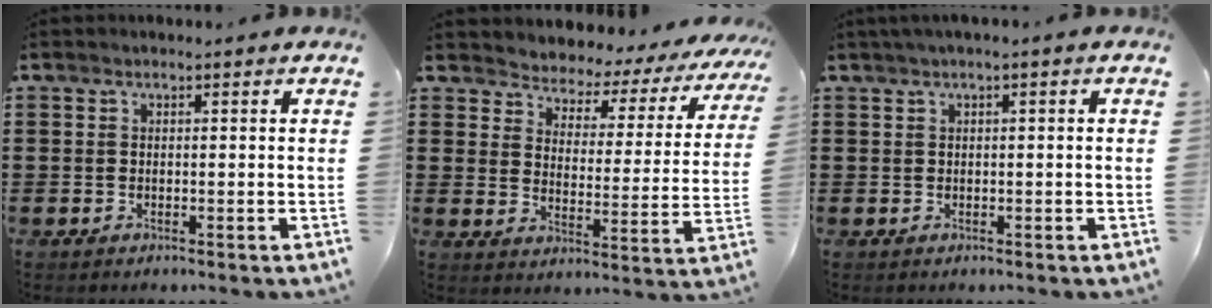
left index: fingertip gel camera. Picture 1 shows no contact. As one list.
[{"total": 3.1, "force": [3.0, 0.9, 0.3], "torque": [-0.030, -0.031, 0.040]}, {"total": 1.1, "force": [0.0, 0.0, 1.1], "torque": [-0.017, -0.005, 0.001]}]